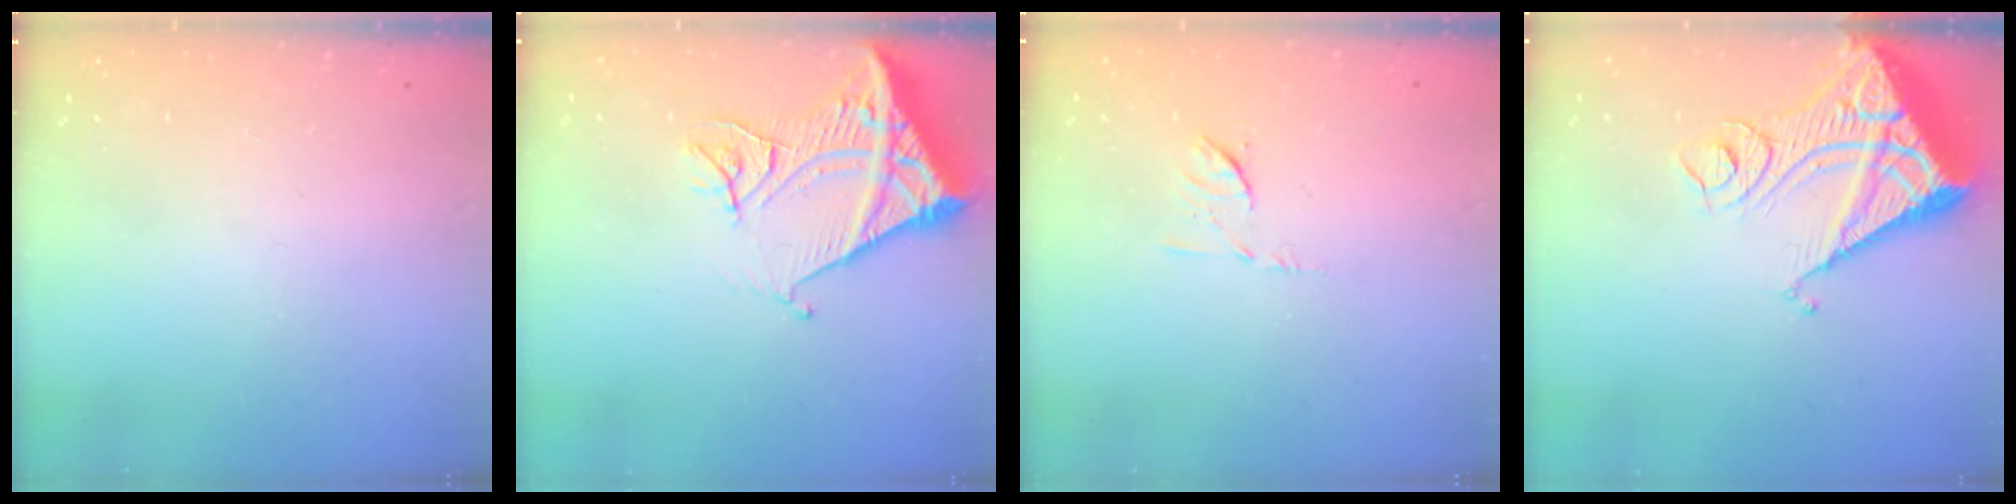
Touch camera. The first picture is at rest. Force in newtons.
{"total": 14.2, "press": 14.1, "slide": 1.5}
{"total": 6.6, "press": 6.5, "slide": 1.1}
{"total": 13.8, "press": 13.7, "slide": 1.9}